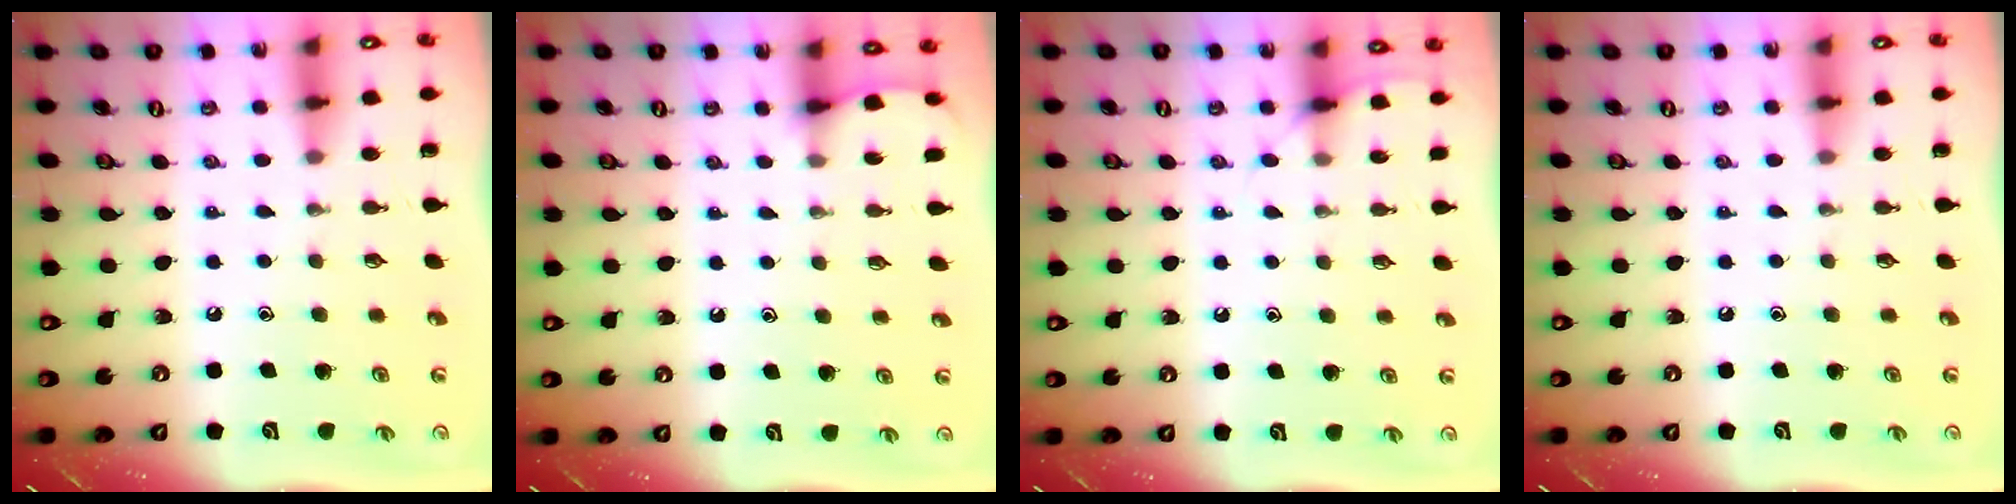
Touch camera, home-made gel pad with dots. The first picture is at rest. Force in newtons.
{"total": 2.6, "press": 2.6, "slide": 0.3}
{"total": 5.8, "press": 5.7, "slide": 0.8}
{"total": 0.0}